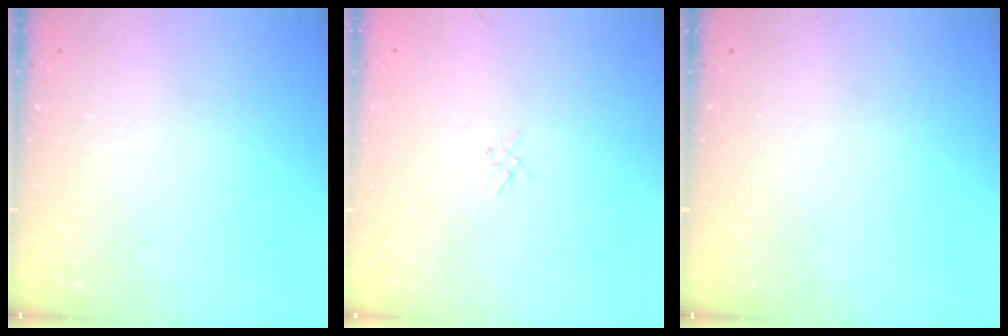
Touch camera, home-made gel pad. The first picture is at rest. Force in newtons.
{"total": 2.0, "press": 2.0, "slide": 0.4}
{"total": 0.0}